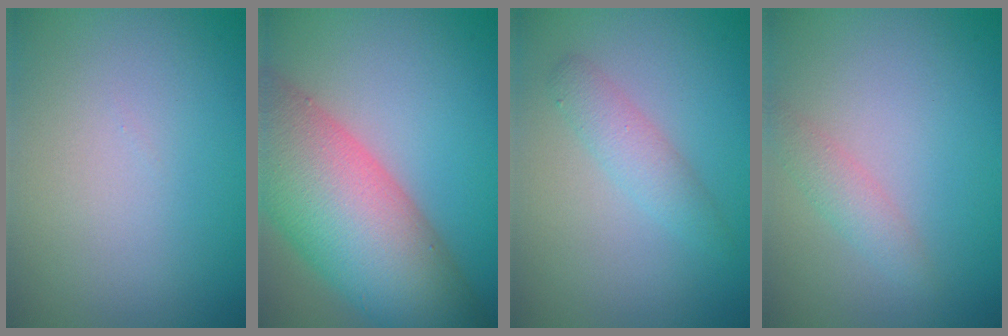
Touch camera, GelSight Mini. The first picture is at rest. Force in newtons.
{"total": 13.6, "press": 13.6, "slide": 0.7}
{"total": 2.2, "press": 2.2, "slide": 0.1}
{"total": 1.6, "press": 1.6, "slide": 0.1}